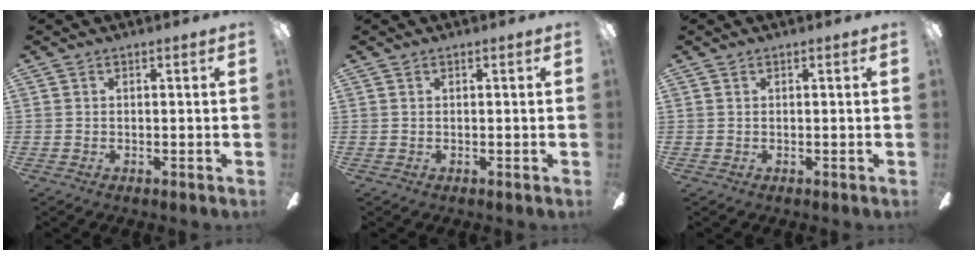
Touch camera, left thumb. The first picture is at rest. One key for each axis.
{"total": 0.0}
{"total": 0.0}